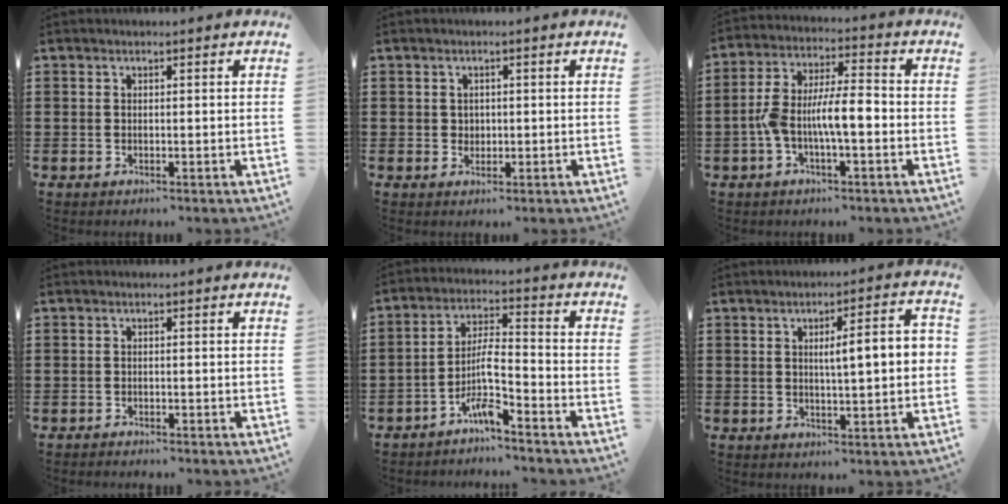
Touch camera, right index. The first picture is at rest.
{"total": 1.2, "force": [0.2, 1.2, 0.4], "torque": [-0.011, 0.007, 0.004]}
{"total": 8.4, "force": [-2.0, 2.8, 7.6], "torque": [-0.159, 0.003, -0.043]}
{"total": 0.8, "force": [-0.8, 0.0, -0.1], "torque": [0.000, 0.001, -0.017]}
{"total": 6.9, "force": [-4.2, 1.4, 5.3], "torque": [-0.114, 0.000, -0.085]}
{"total": 5.6, "force": [0.5, 0.8, 5.5], "torque": [-0.092, -0.001, 0.002]}